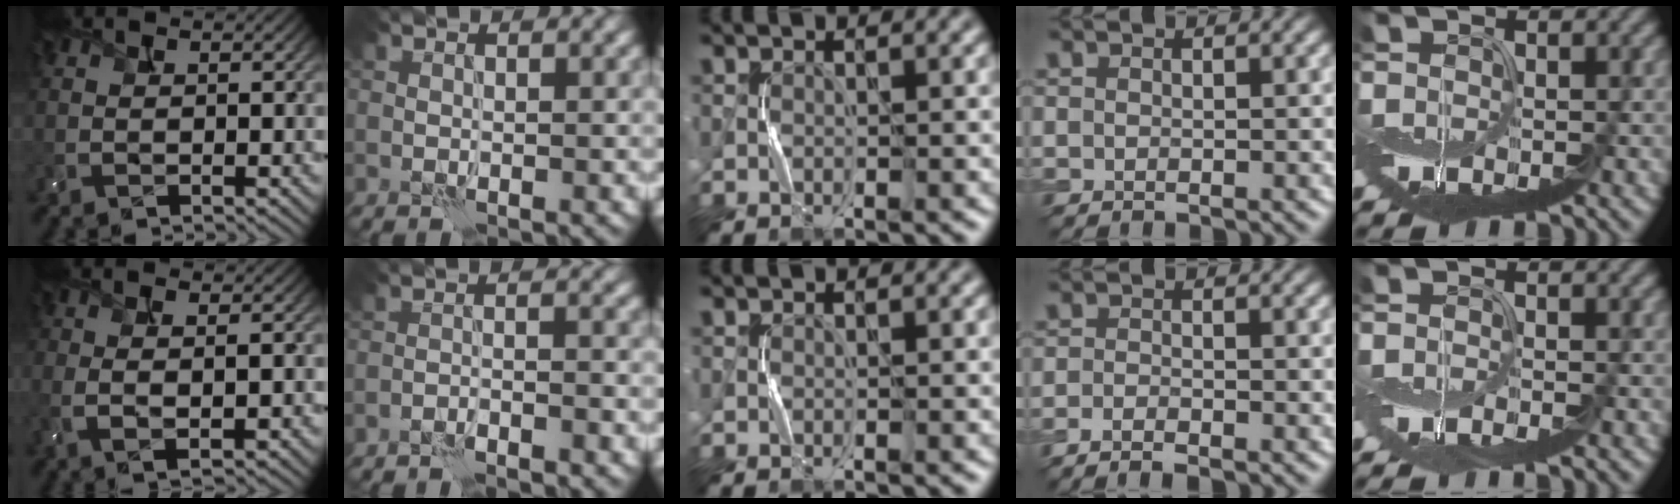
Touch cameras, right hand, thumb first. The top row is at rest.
{"thumb": {"total": 4.6, "force": [-0.5, 2.0, 4.1], "torque": [-0.072, 0.002, -0.011]}, "index": {"total": 2.4, "force": [-2.0, 0.2, 1.3], "torque": [-0.025, 0.011, -0.041]}, "ring": {"total": 1.8, "force": [-1.2, 0.3, 1.2], "torque": [-0.023, -0.001, -0.027]}, "little": {"total": 1.7, "force": [-1.5, -0.1, 0.8], "torque": [-0.015, -0.005, -0.030]}}